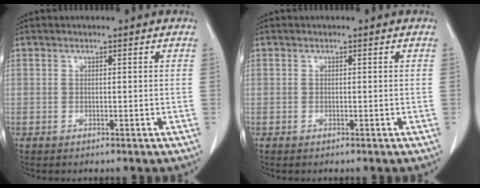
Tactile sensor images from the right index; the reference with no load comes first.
{"total": 0.6, "force": [-0.3, 0.4, 0.4], "torque": [-0.011, 0.000, -0.003]}